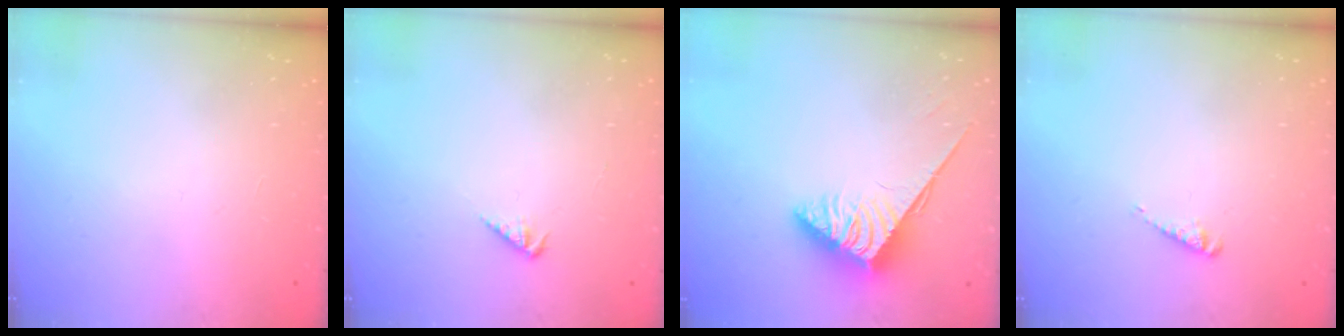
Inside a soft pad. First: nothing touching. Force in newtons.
{"total": 2.1, "press": 2.1, "slide": 0.2}
{"total": 3.8, "press": 3.8, "slide": 0.6}
{"total": 2.8, "press": 2.7, "slide": 0.3}